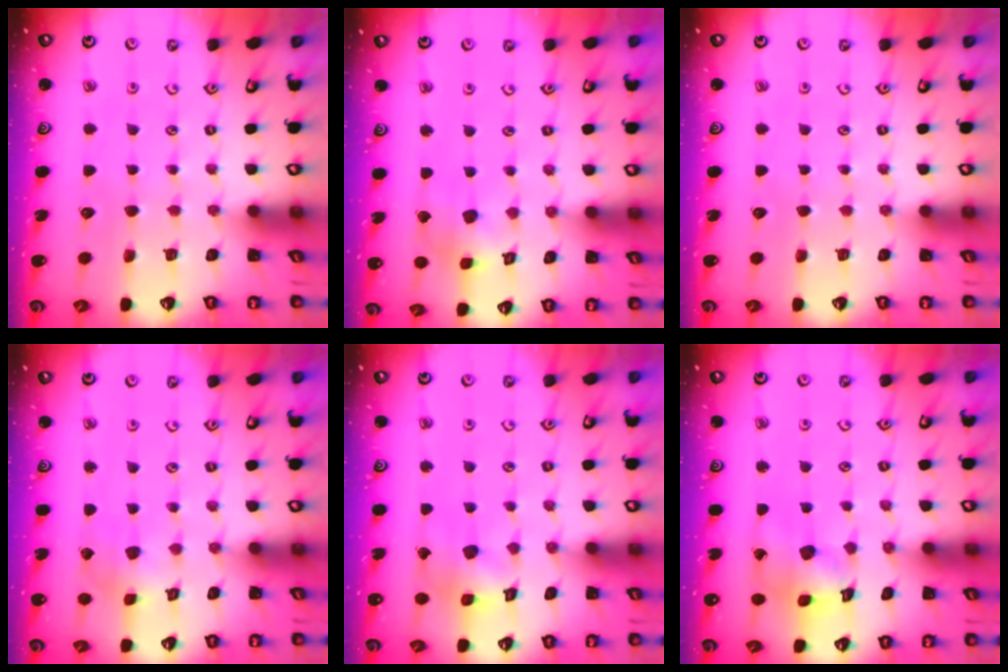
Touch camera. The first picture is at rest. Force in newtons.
{"total": 8.1, "press": 8.0, "slide": 1.0}
{"total": 0.0}
{"total": 2.3, "press": 2.2, "slide": 0.4}
{"total": 8.7, "press": 8.6, "slide": 0.9}
{"total": 11.7, "press": 11.6, "slide": 1.6}